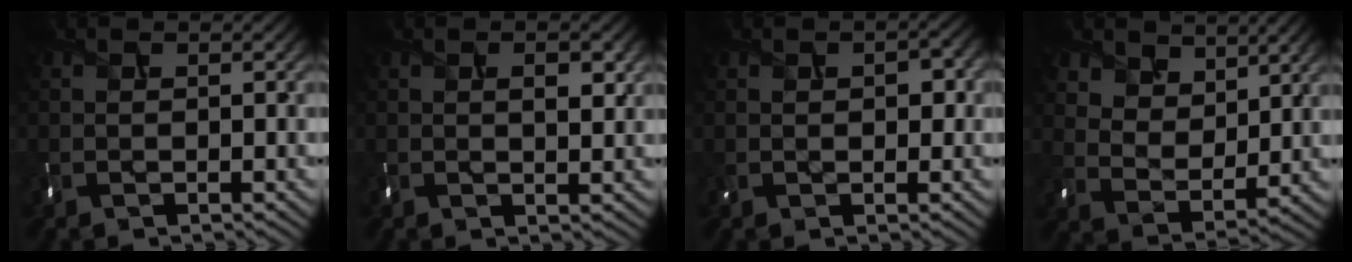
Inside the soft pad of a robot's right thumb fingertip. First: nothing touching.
{"total": 2.7, "force": [0.9, 1.1, 2.3], "torque": [-0.038, -0.002, 0.016]}
{"total": 2.9, "force": [0.5, 1.9, 2.0], "torque": [-0.037, -0.001, 0.011]}
{"total": 7.6, "force": [5.5, 4.2, 3.1], "torque": [-0.079, -0.026, 0.113]}